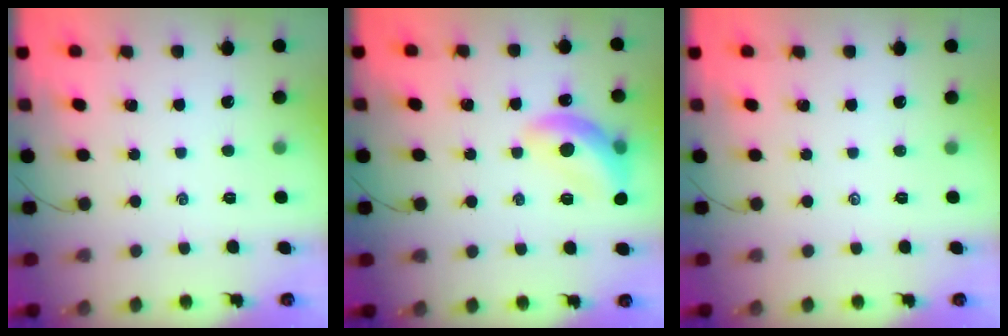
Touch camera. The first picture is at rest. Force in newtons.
{"total": 13.5, "press": 13.4, "slide": 1.8}
{"total": 0.0}